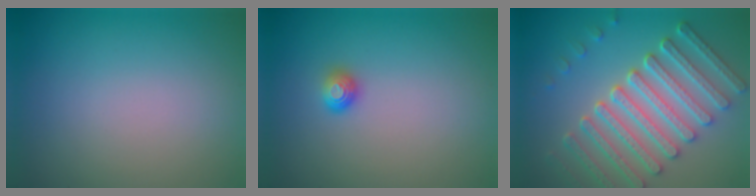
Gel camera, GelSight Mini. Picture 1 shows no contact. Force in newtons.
{"total": 1.1, "press": 1.0, "slide": 0.3}
{"total": 7.7, "press": 6.1, "slide": 4.8}